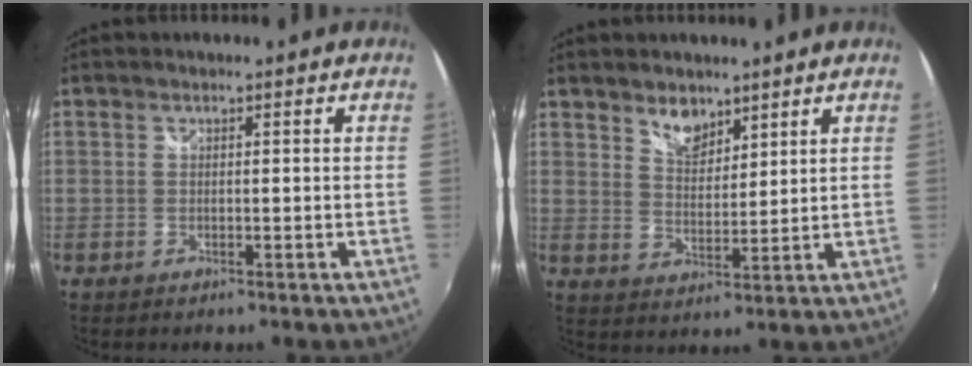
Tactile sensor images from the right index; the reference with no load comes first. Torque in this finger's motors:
{"motor_torque": [0.03, 0.13, 0.06, 0.05]}